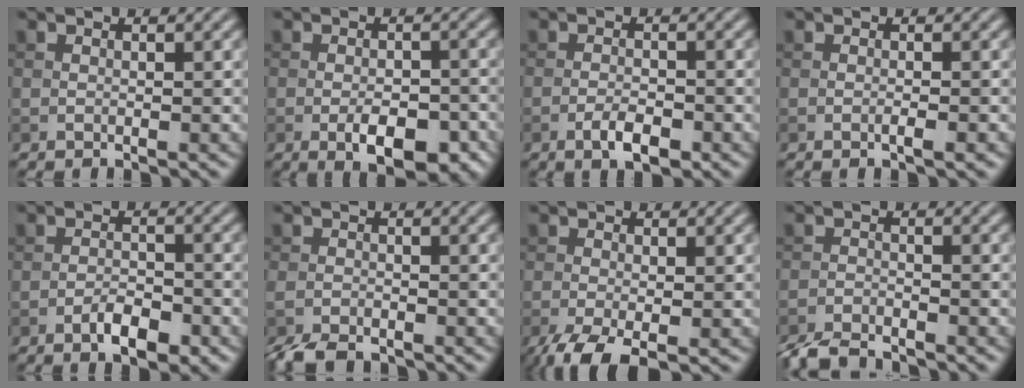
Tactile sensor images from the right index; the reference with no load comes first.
{"total": 5.5, "force": [-2.4, 2.3, 4.3], "torque": [-0.066, -0.002, -0.035]}
{"total": 2.7, "force": [-1.5, 1.0, 2.1], "torque": [-0.038, 0.001, -0.028]}
{"total": 1.1, "force": [-0.4, 0.1, 1.0], "torque": [-0.016, 0.001, -0.010]}
{"total": 3.3, "force": [-1.9, 1.2, 2.4], "torque": [-0.041, 0.003, -0.035]}
{"total": 3.7, "force": [-3.1, 1.1, 1.6], "torque": [-0.028, -0.010, -0.063]}
{"total": 4.5, "force": [-2.5, 1.5, 3.4], "torque": [-0.075, -0.014, -0.050]}
{"total": 3.7, "force": [-3.5, 0.6, 1.1], "torque": [-0.024, -0.010, -0.075]}